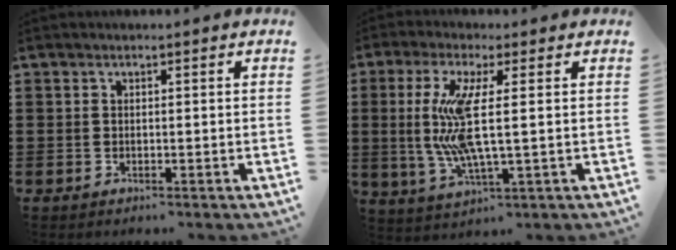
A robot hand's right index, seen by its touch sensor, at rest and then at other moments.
{"total": 9.5, "force": [0.9, 1.4, 9.3], "torque": [-0.206, -0.021, 0.006]}